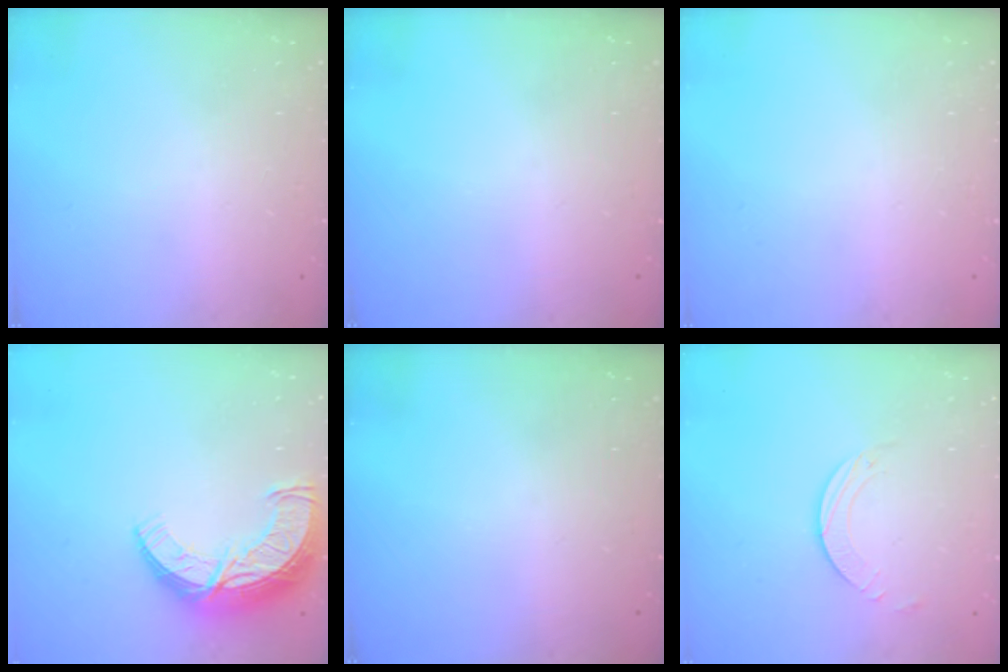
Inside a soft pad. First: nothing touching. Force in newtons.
{"total": 0.0}
{"total": 0.0}
{"total": 13.4, "press": 13.4, "slide": 1.0}
{"total": 0.0}
{"total": 2.5, "press": 2.5, "slide": 0.2}